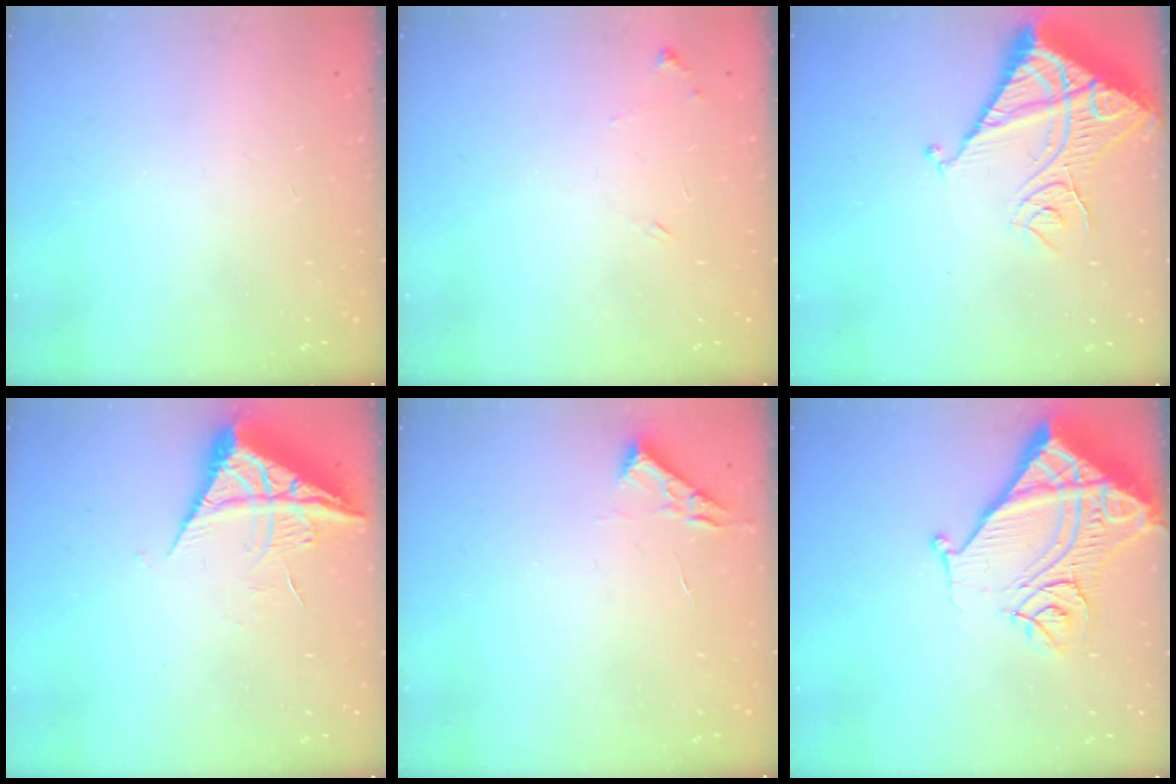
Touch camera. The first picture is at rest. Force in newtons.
{"total": 5.5, "press": 5.4, "slide": 0.4}
{"total": 15.5, "press": 15.4, "slide": 1.6}
{"total": 7.6, "press": 7.6, "slide": 0.5}
{"total": 3.1, "press": 3.0, "slide": 0.4}
{"total": 14.2, "press": 14.1, "slide": 1.8}